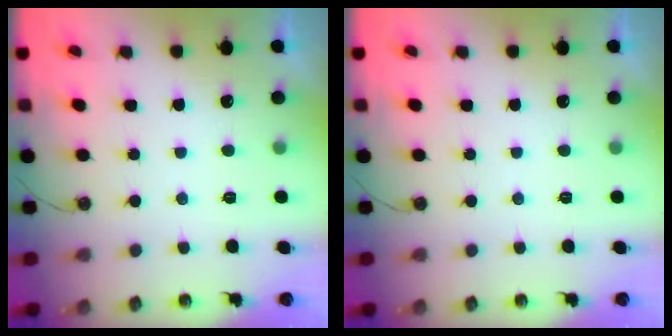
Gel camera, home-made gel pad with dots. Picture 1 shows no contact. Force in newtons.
{"total": 0.0}